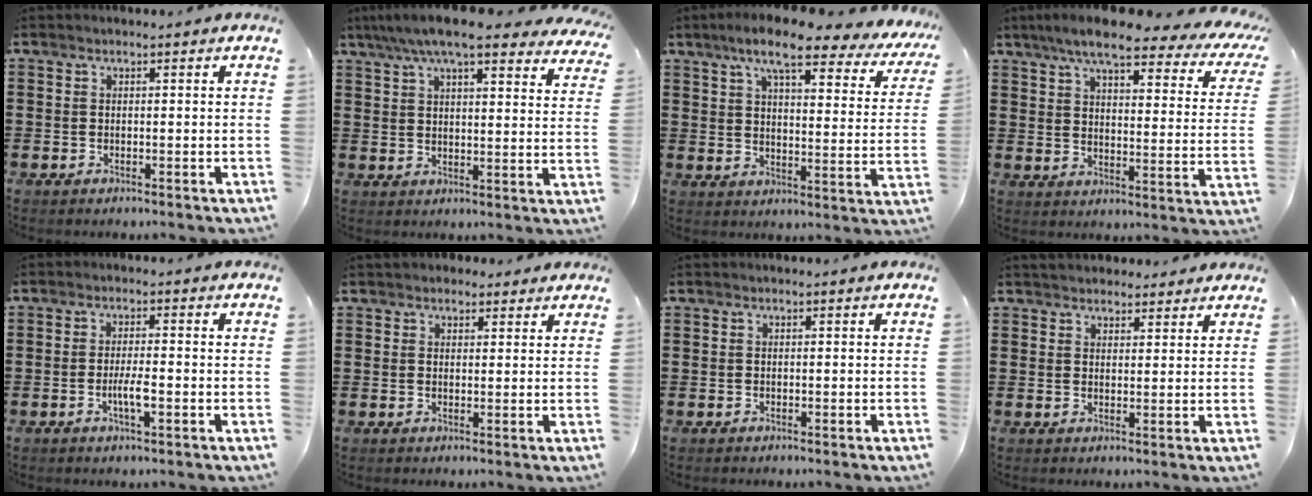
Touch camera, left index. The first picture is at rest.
{"total": 8.8, "force": [7.4, 0.9, 4.7], "torque": [-0.105, -0.020, 0.130]}
{"total": 10.0, "force": [7.6, 1.5, 6.3], "torque": [-0.133, -0.029, 0.124]}
{"total": 8.7, "force": [6.8, 1.1, 5.3], "torque": [-0.112, -0.033, 0.111]}
{"total": 3.6, "force": [-1.1, 0.7, 3.3], "torque": [-0.064, -0.001, -0.023]}
{"total": 2.3, "force": [1.9, 1.2, 0.2], "torque": [-0.001, 0.002, 0.036]}
{"total": 0.0}
{"total": 2.6, "force": [2.4, 0.8, -0.1], "torque": [-0.004, 0.001, 0.047]}